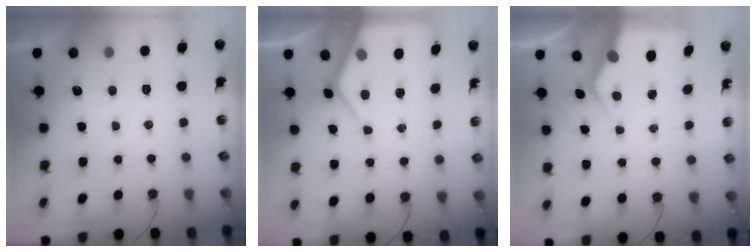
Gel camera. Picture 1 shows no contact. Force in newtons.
{"total": 8.4, "press": 8.4, "slide": 0.7}
{"total": 5.3, "press": 5.3, "slide": 0.5}